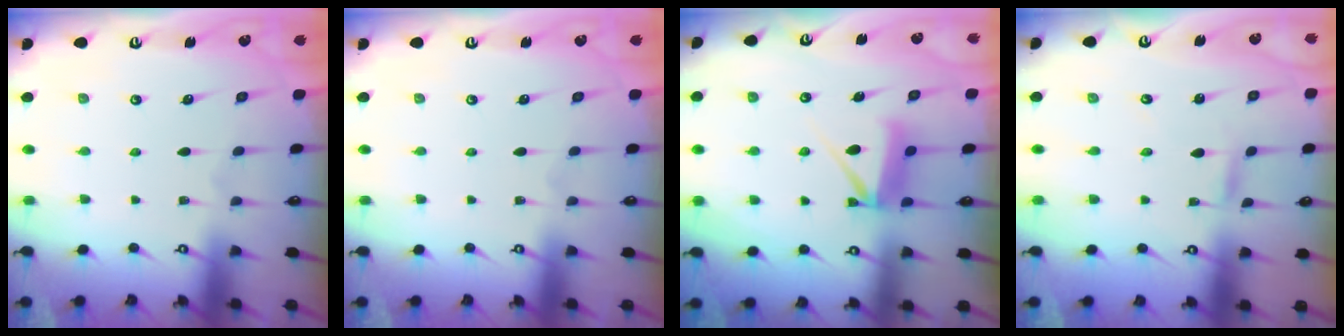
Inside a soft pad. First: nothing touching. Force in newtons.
{"total": 0.0}
{"total": 6.8, "press": 6.8, "slide": 0.7}
{"total": 2.5, "press": 2.5, "slide": 0.2}